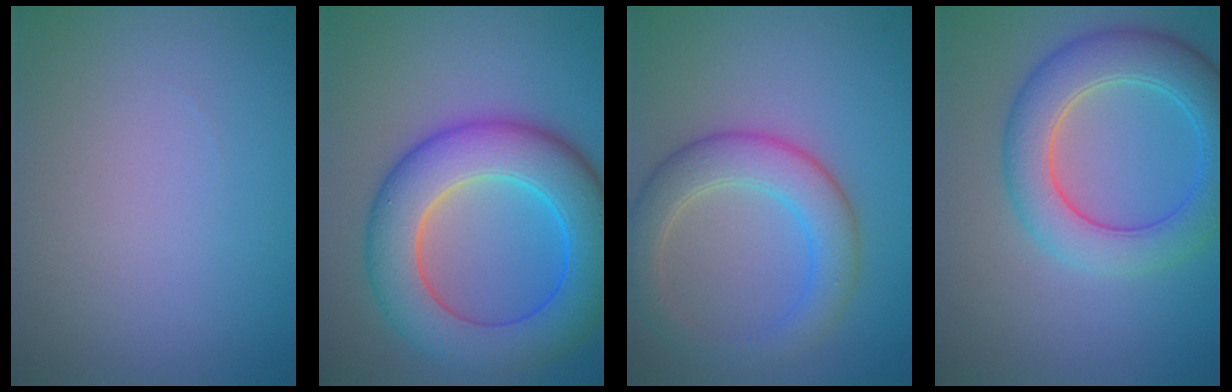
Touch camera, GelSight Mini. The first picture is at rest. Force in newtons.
{"total": 10.1, "press": 10.1, "slide": 0.2}
{"total": 5.1, "press": 5.1, "slide": 0.4}
{"total": 6.1, "press": 6.1, "slide": 0.2}